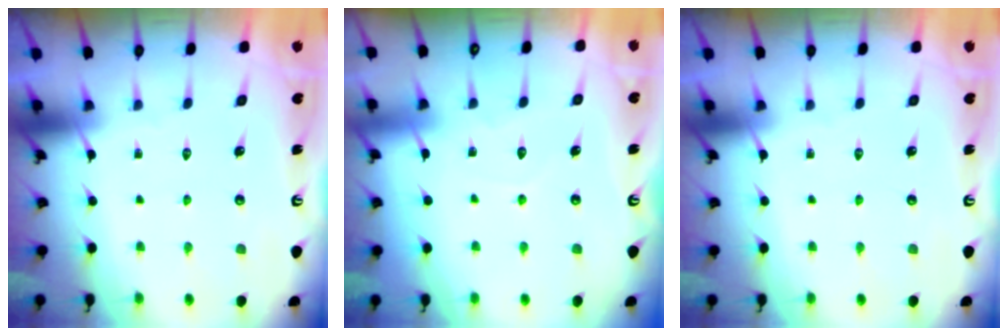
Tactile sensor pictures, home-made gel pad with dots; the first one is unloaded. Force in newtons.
{"total": 3.7, "press": 3.7, "slide": 0.3}
{"total": 0.0}